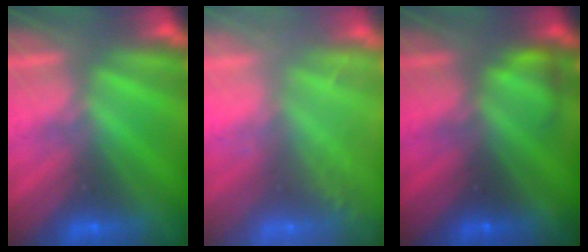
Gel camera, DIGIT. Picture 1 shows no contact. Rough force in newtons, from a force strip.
{"total": 1.6}
{"total": 2.3}